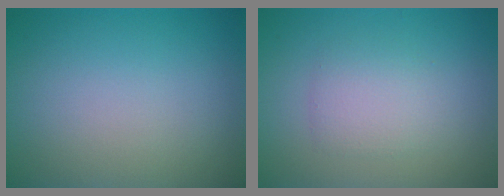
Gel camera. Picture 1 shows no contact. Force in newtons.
{"total": 2.3, "press": 2.3, "slide": 0.1}